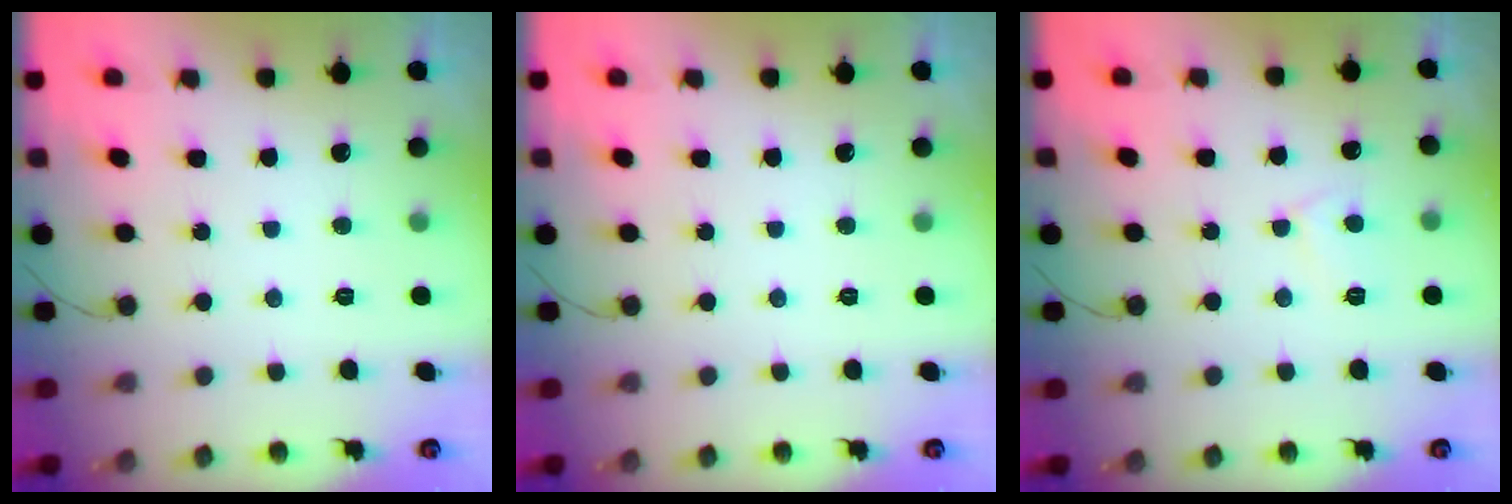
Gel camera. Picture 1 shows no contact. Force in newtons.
{"total": 0.0}
{"total": 4.7, "press": 4.7, "slide": 0.4}